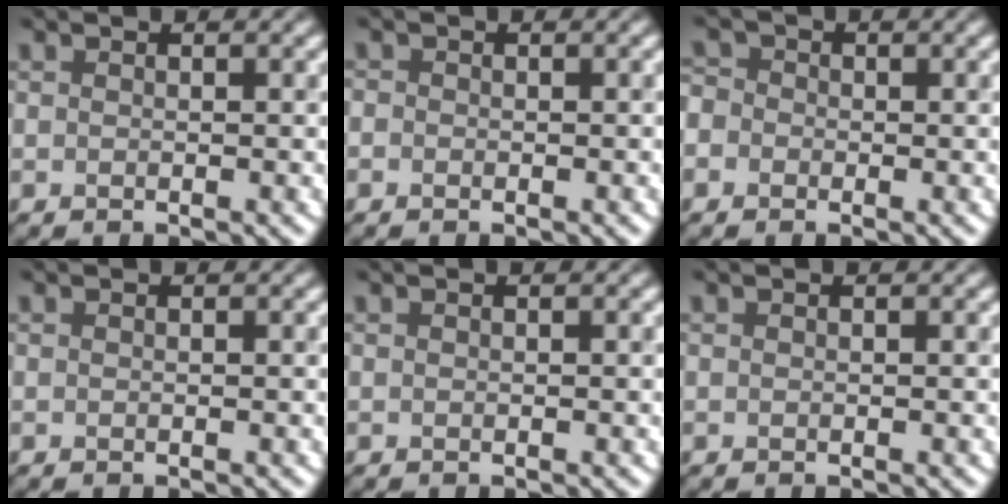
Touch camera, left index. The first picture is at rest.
{"total": 0.6, "force": [-0.4, 0.5, 0.1], "torque": [0.001, -0.004, -0.009]}
{"total": 2.0, "force": [-0.5, 1.9, 0.4], "torque": [0.009, 0.013, -0.034]}
{"total": 0.0}
{"total": 0.0}
{"total": 0.0}